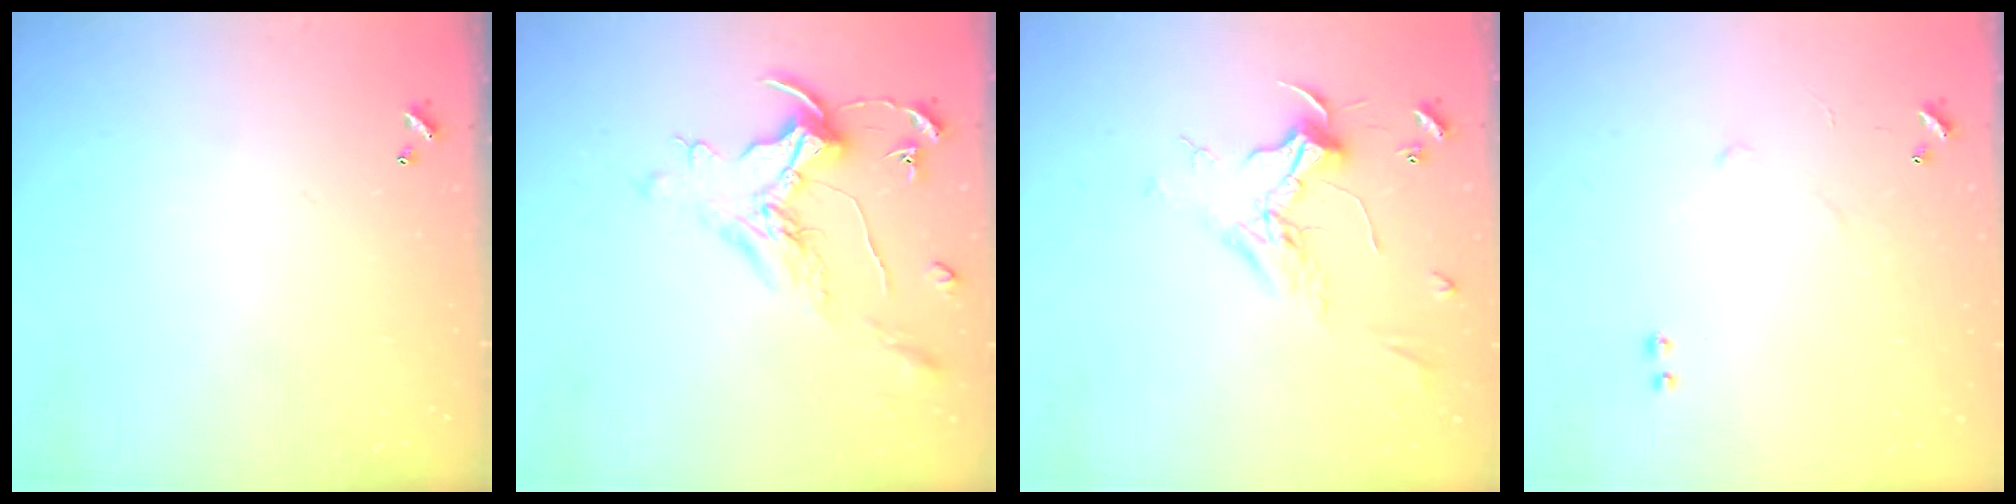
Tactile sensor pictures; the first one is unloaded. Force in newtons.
{"total": 1.6, "press": 1.4, "slide": 0.7}
{"total": 2.4, "press": 2.3, "slide": 0.9}
{"total": 5.9, "press": 5.9, "slide": 0.8}